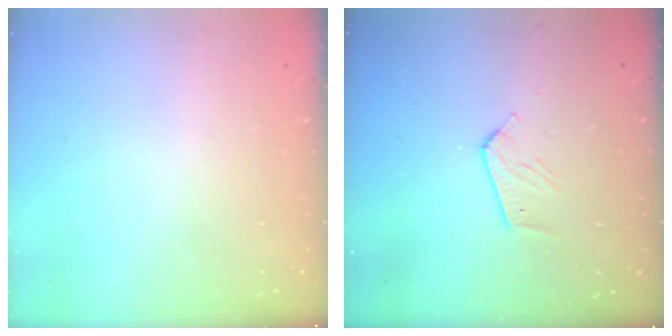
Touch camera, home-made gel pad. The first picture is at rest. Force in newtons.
{"total": 5.4, "press": 5.4, "slide": 0.5}